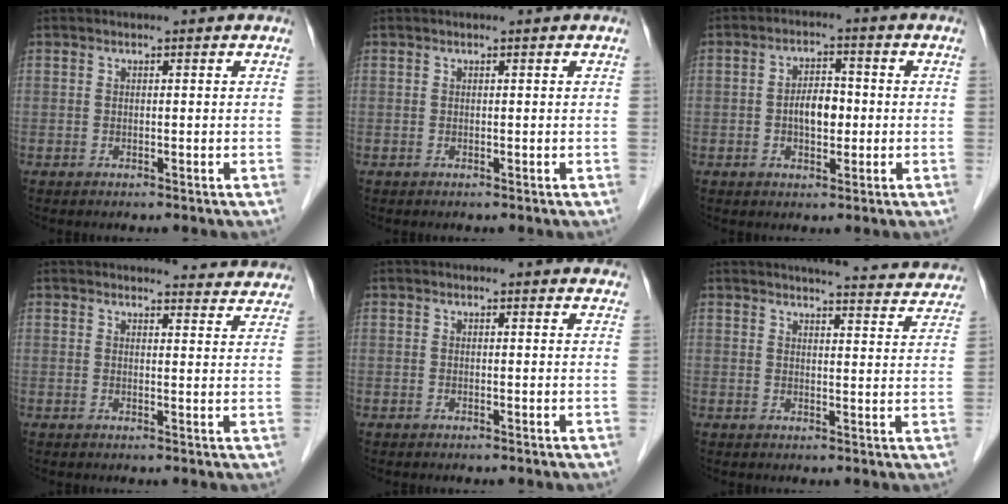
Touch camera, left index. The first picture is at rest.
{"total": 0.0}
{"total": 4.7, "force": [-0.6, 2.5, 4.0], "torque": [-0.074, 0.010, -0.010]}
{"total": 9.3, "force": [9.1, 1.5, 0.8], "torque": [0.017, -0.019, 0.079]}
{"total": 4.2, "force": [4.1, 0.7, 0.5], "torque": [-0.002, -0.003, 0.026]}
{"total": 16.0, "force": [15.2, 2.2, 4.6], "torque": [-0.040, -0.035, 0.157]}